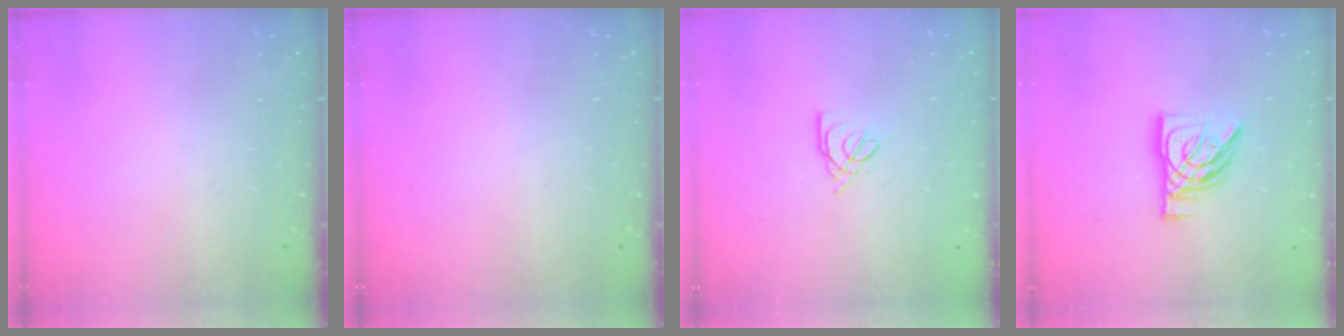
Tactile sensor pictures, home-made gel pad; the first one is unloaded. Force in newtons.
{"total": 0.0}
{"total": 3.0, "press": 2.9, "slide": 0.5}
{"total": 12.8, "press": 12.7, "slide": 1.5}